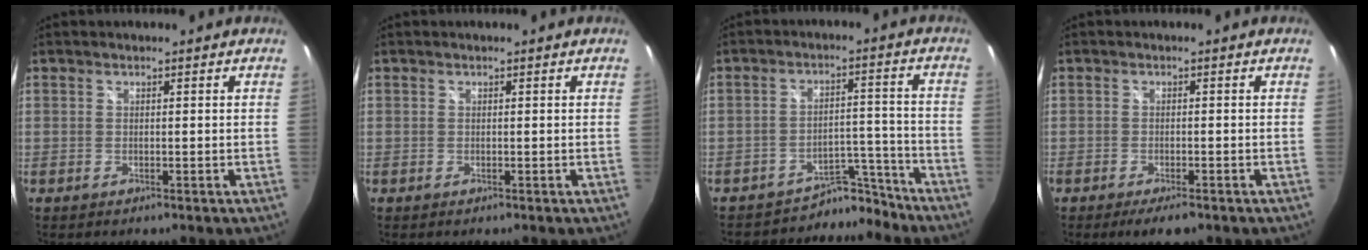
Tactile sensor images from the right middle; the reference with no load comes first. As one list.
[{"total": 0.0}, {"total": 8.5, "force": [-7.8, 3.3, 0.3], "torque": [0.006, 0.044, -0.109]}, {"total": 4.0, "force": [-2.9, 1.1, 2.5], "torque": [-0.052, -0.012, -0.047]}]